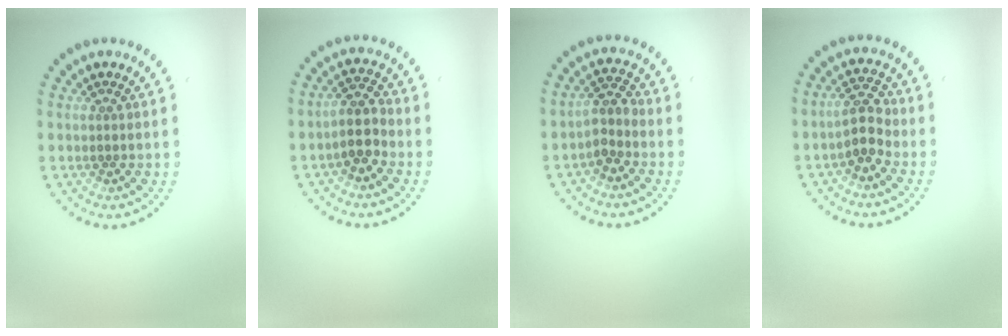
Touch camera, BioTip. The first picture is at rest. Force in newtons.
{"total": 2.8, "press": 2.4, "slide": 1.4}
{"total": 2.3, "press": 1.8, "slide": 1.5}
{"total": 2.8, "press": 2.6, "slide": 0.9}